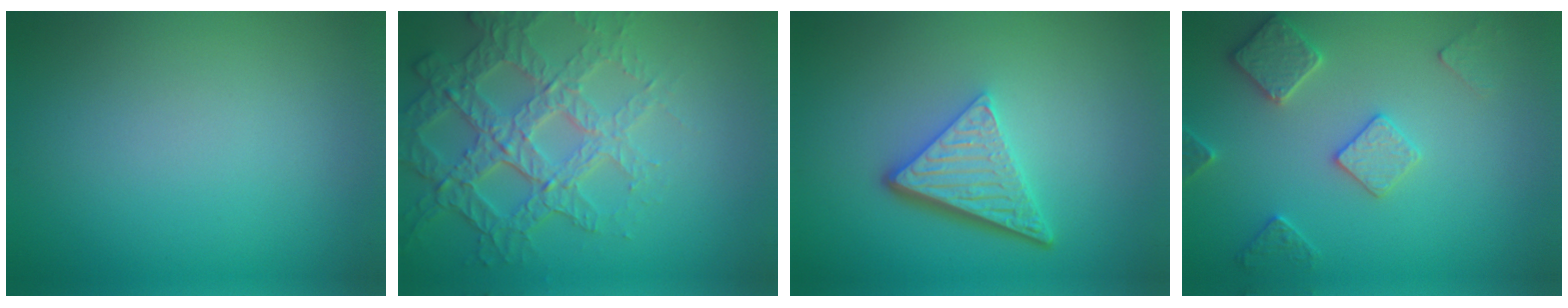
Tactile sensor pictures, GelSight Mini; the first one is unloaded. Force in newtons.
{"total": 5.8, "press": 4.9, "slide": 3.1}
{"total": 5.1, "press": 3.6, "slide": 3.6}
{"total": 2.9, "press": 2.8, "slide": 0.5}